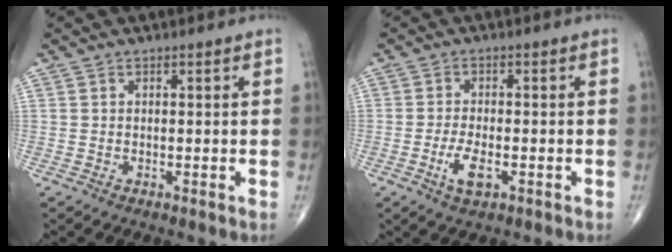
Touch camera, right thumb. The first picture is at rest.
{"total": 4.6, "force": [-1.7, 1.9, 3.8], "torque": [-0.076, 0.002, -0.030]}